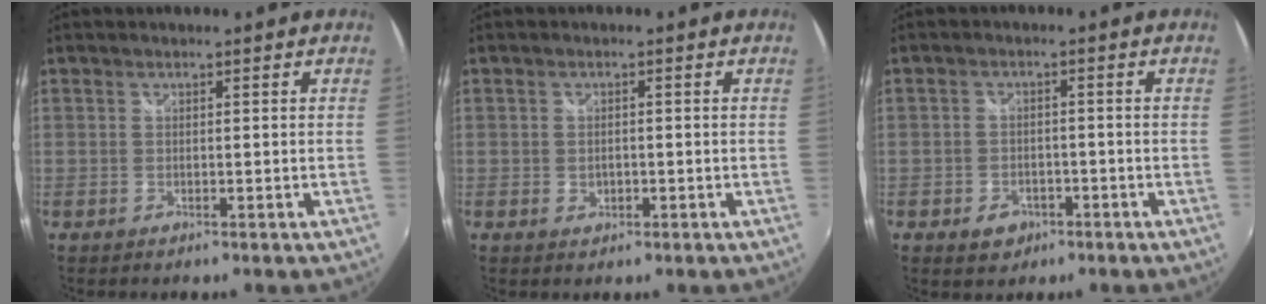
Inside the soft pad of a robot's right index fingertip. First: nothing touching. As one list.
[{"total": 1.9, "force": [-0.4, 1.5, 1.1], "torque": [-0.019, -0.001, -0.007]}, {"total": 4.6, "force": [-2.5, 3.4, 1.7], "torque": [-0.045, 0.003, -0.034]}]